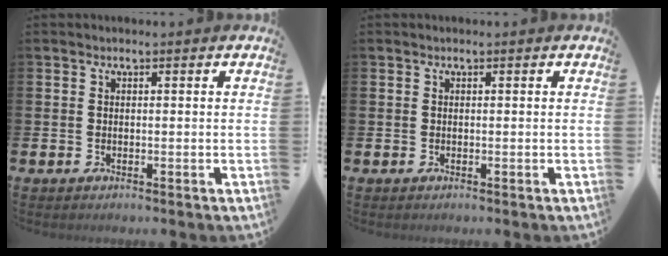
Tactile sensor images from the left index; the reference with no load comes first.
{"total": 0.0}